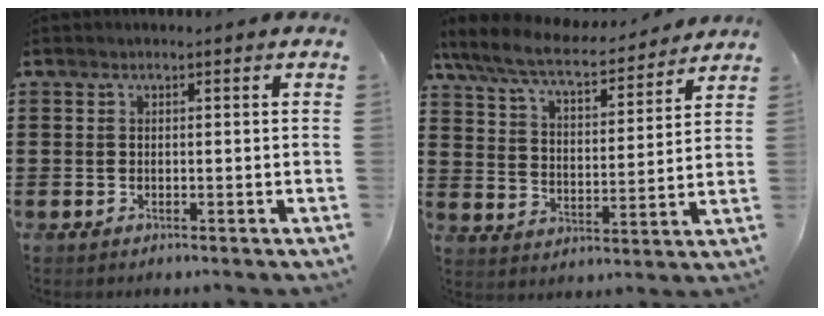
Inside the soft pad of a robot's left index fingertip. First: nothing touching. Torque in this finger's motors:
{"motor_torque": [2.14, 0.00, 0.47, 0.18]}